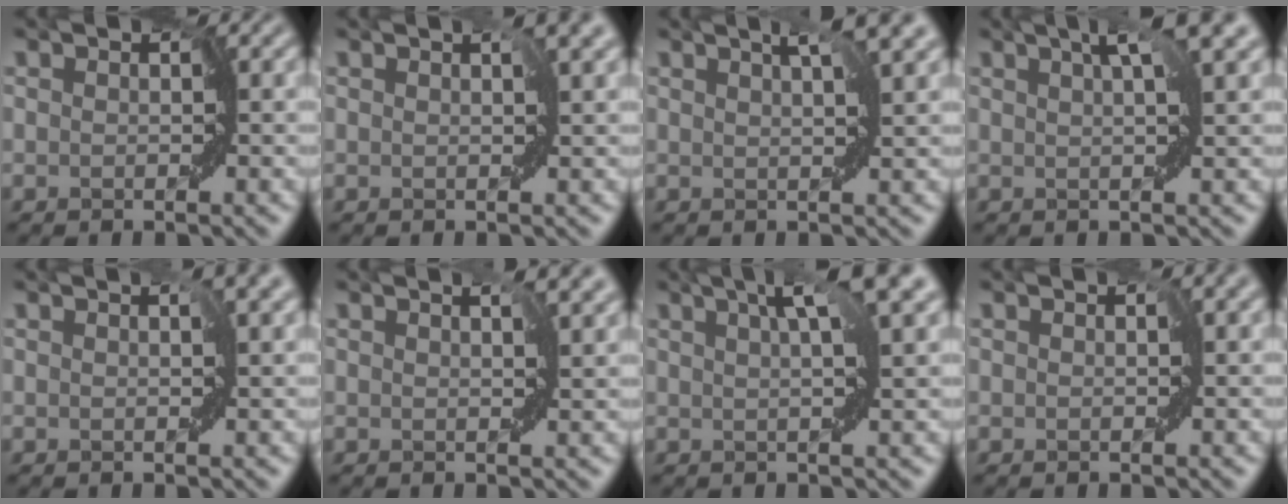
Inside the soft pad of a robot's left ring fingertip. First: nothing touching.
{"total": 2.5, "force": [1.1, 0.7, 2.1], "torque": [-0.033, 0.005, 0.021]}
{"total": 3.3, "force": [2.2, 0.0, 2.4], "torque": [-0.039, 0.006, 0.034]}
{"total": 4.1, "force": [2.3, 0.0, 3.4], "torque": [-0.059, 0.008, 0.041]}
{"total": 2.1, "force": [1.0, 0.6, 1.8], "torque": [-0.027, 0.004, 0.017]}
{"total": 2.9, "force": [1.5, 1.0, 2.3], "torque": [-0.030, 0.007, 0.022]}
{"total": 5.1, "force": [2.7, 0.2, 4.3], "torque": [-0.066, 0.012, 0.047]}
{"total": 0.7, "force": [0.3, 0.2, 0.6], "torque": [-0.007, 0.002, 0.004]}